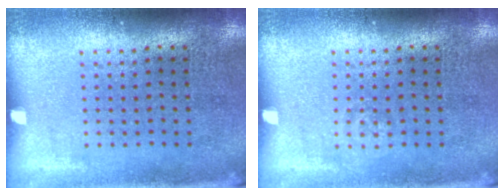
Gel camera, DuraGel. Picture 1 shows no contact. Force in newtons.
{"total": 0.6, "press": 0.6, "slide": 0.2}